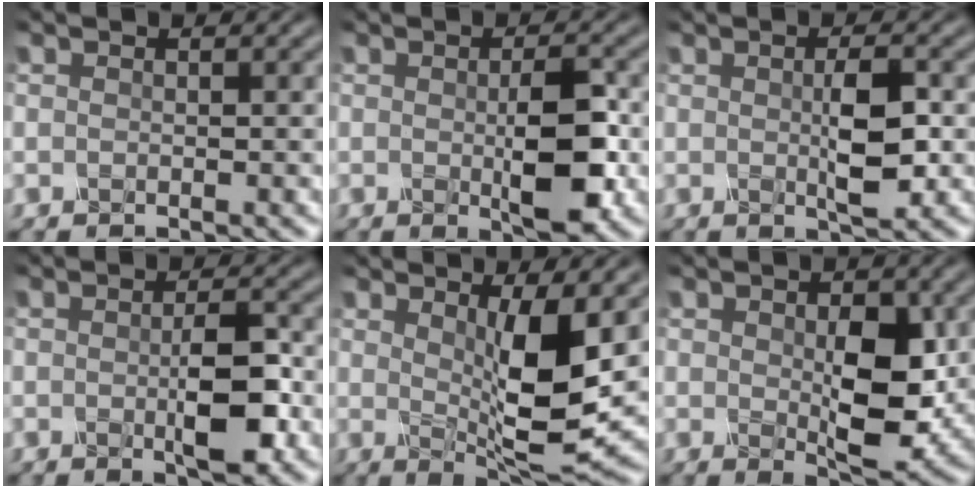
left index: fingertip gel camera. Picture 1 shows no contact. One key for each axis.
{"total": 5.0, "fx": -0.7, "fy": 1.3, "fz": 4.7, "tx": -0.086, "ty": 0.000, "tz": -0.009}
{"total": 3.3, "fx": 0.1, "fy": 0.6, "fz": 3.2, "tx": -0.063, "ty": 0.003, "tz": 0.004}
{"total": 4.1, "fx": -0.8, "fy": 1.0, "fz": 3.9, "tx": -0.074, "ty": 0.003, "tz": -0.012}
{"total": 6.8, "fx": 0.8, "fy": 1.5, "fz": 6.6, "tx": -0.107, "ty": -0.010, "tz": 0.023}
{"total": 5.6, "fx": 0.0, "fy": 2.5, "fz": 5.0, "tx": -0.082, "ty": -0.002, "tz": 0.009}